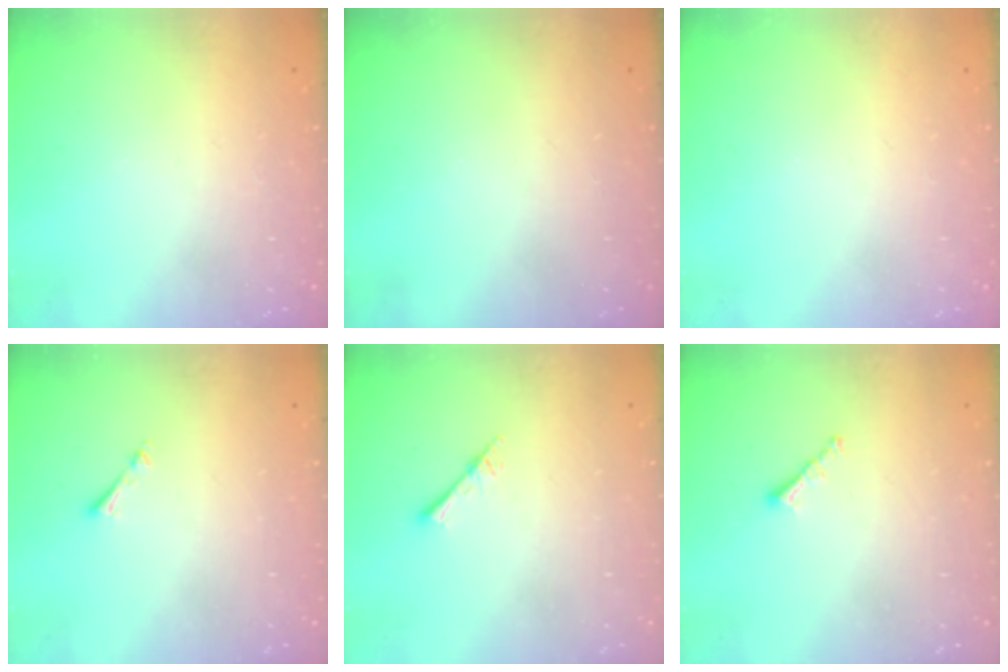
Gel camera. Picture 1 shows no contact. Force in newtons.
{"total": 0.0}
{"total": 0.0}
{"total": 0.6, "press": 0.6, "slide": 0.2}
{"total": 2.6, "press": 2.6, "slide": 0.3}
{"total": 1.8, "press": 1.7, "slide": 0.5}